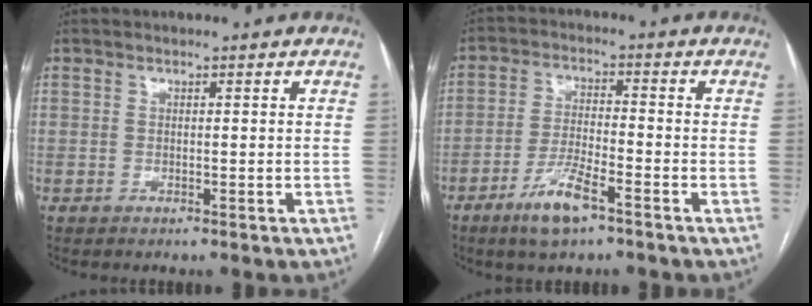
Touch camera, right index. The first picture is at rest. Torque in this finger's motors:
{"motor_torque": [0.74, -0.29, 0.34, 0.08]}